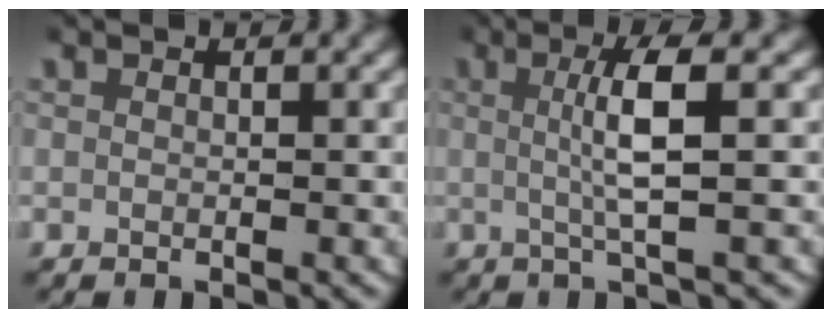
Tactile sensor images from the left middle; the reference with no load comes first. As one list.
[{"total": 3.9, "force": [0.6, -0.2, 3.9], "torque": [-0.074, 0.006, 0.008]}]